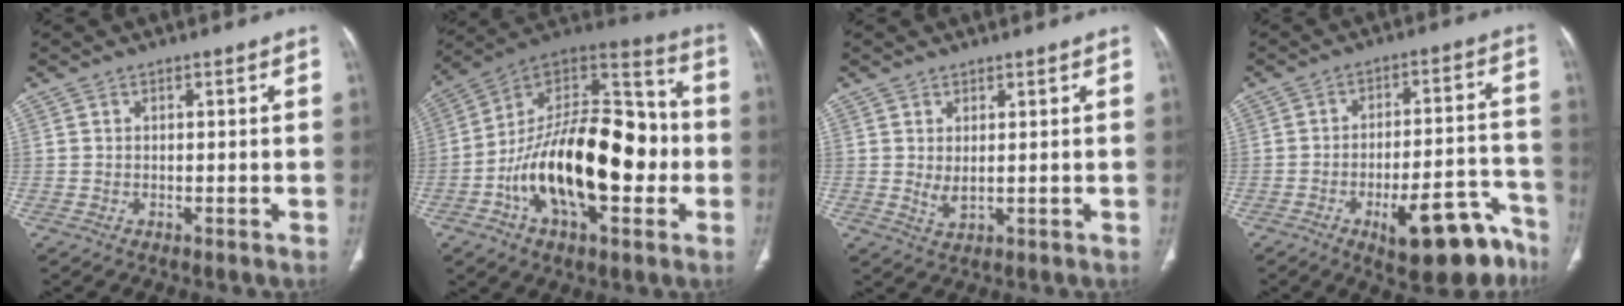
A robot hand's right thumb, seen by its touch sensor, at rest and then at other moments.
{"total": 27.8, "force": [-5.1, 14.3, 23.3], "torque": [-0.370, 0.046, -0.079]}
{"total": 2.4, "force": [0.5, 1.0, 2.1], "torque": [-0.042, -0.009, 0.018]}
{"total": 16.8, "force": [-10.4, 6.1, 11.7], "torque": [-0.102, 0.089, -0.142]}